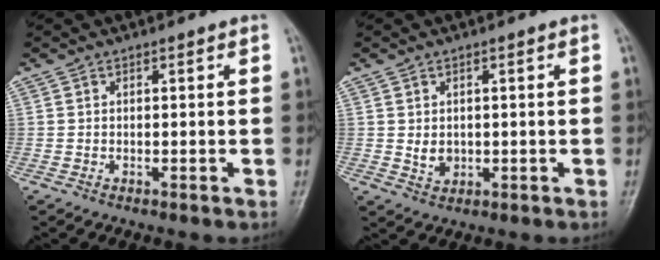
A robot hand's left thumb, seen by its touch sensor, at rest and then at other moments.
{"total": 2.9, "force": [0.1, 2.2, 1.8], "torque": [-0.022, -0.004, 0.010]}